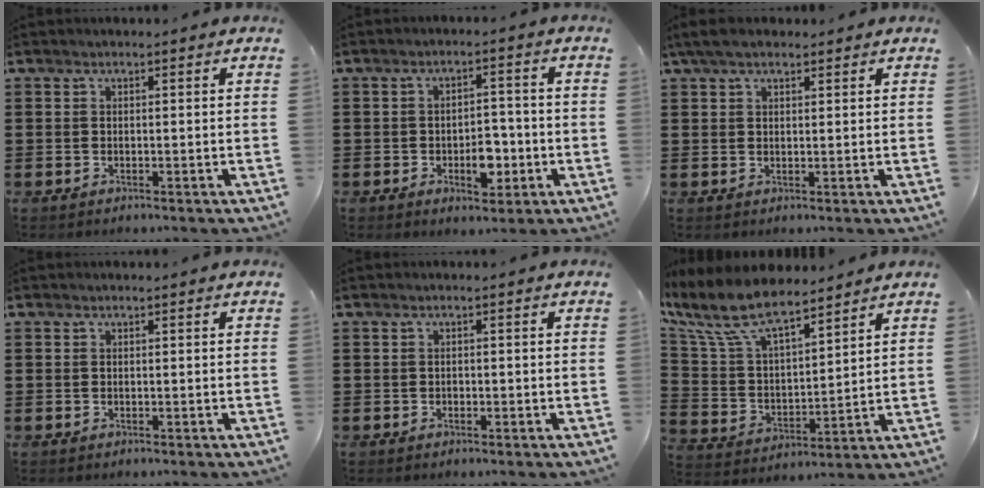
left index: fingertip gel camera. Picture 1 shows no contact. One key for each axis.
{"total": 5.6, "fx": -1.7, "fy": 3.2, "fz": 4.2, "tx": -0.056, "ty": 0.003, "tz": -0.032}
{"total": 3.4, "fx": 2.3, "fy": 1.3, "fz": 2.3, "tx": -0.049, "ty": 0.007, "tz": 0.043}
{"total": 0.0}
{"total": 0.5, "fx": -0.2, "fy": 0.3, "fz": 0.3, "tx": -0.009, "ty": 0.000, "tz": -0.004}
{"total": 10.7, "fx": 8.4, "fy": 3.2, "fz": 5.8, "tx": -0.150, "ty": -0.037, "tz": 0.147}